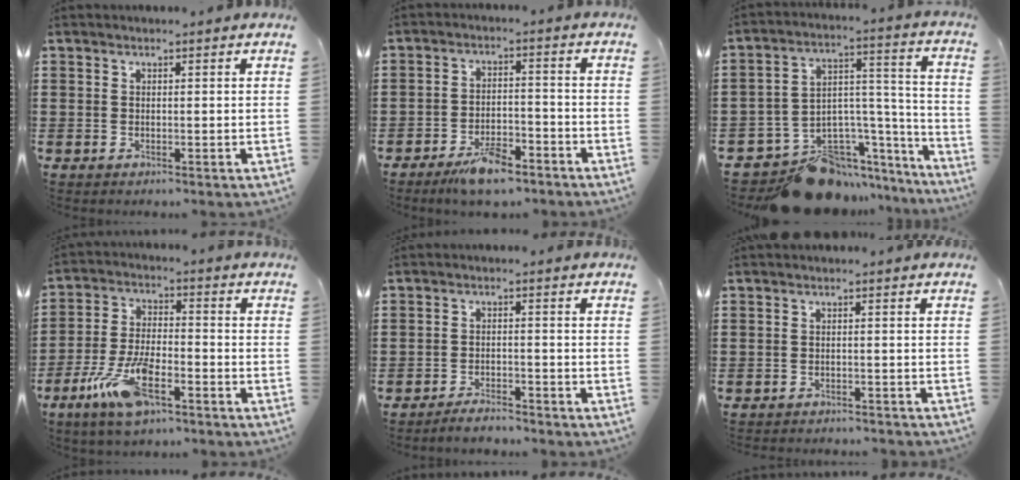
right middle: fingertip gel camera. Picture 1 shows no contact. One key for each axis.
{"total": 6.3, "fx": -5.1, "fy": 1.9, "fz": 3.2, "tx": -0.065, "ty": 0.005, "tz": -0.097}
{"total": 11.8, "fx": -9.9, "fy": 5.7, "fz": 2.8, "tx": -0.039, "ty": 0.035, "tz": -0.173}
{"total": 10.8, "fx": -6.1, "fy": 3.4, "fz": 8.2, "tx": -0.187, "ty": -0.011, "tz": -0.117}
{"total": 2.8, "fx": -2.8, "fy": 0.2, "fz": 0.5, "tx": -0.013, "ty": 0.002, "tz": -0.056}
{"total": 1.4, "fx": -1.4, "fy": -0.1, "fz": 0.1, "tx": -0.005, "ty": 0.003, "tz": -0.029}